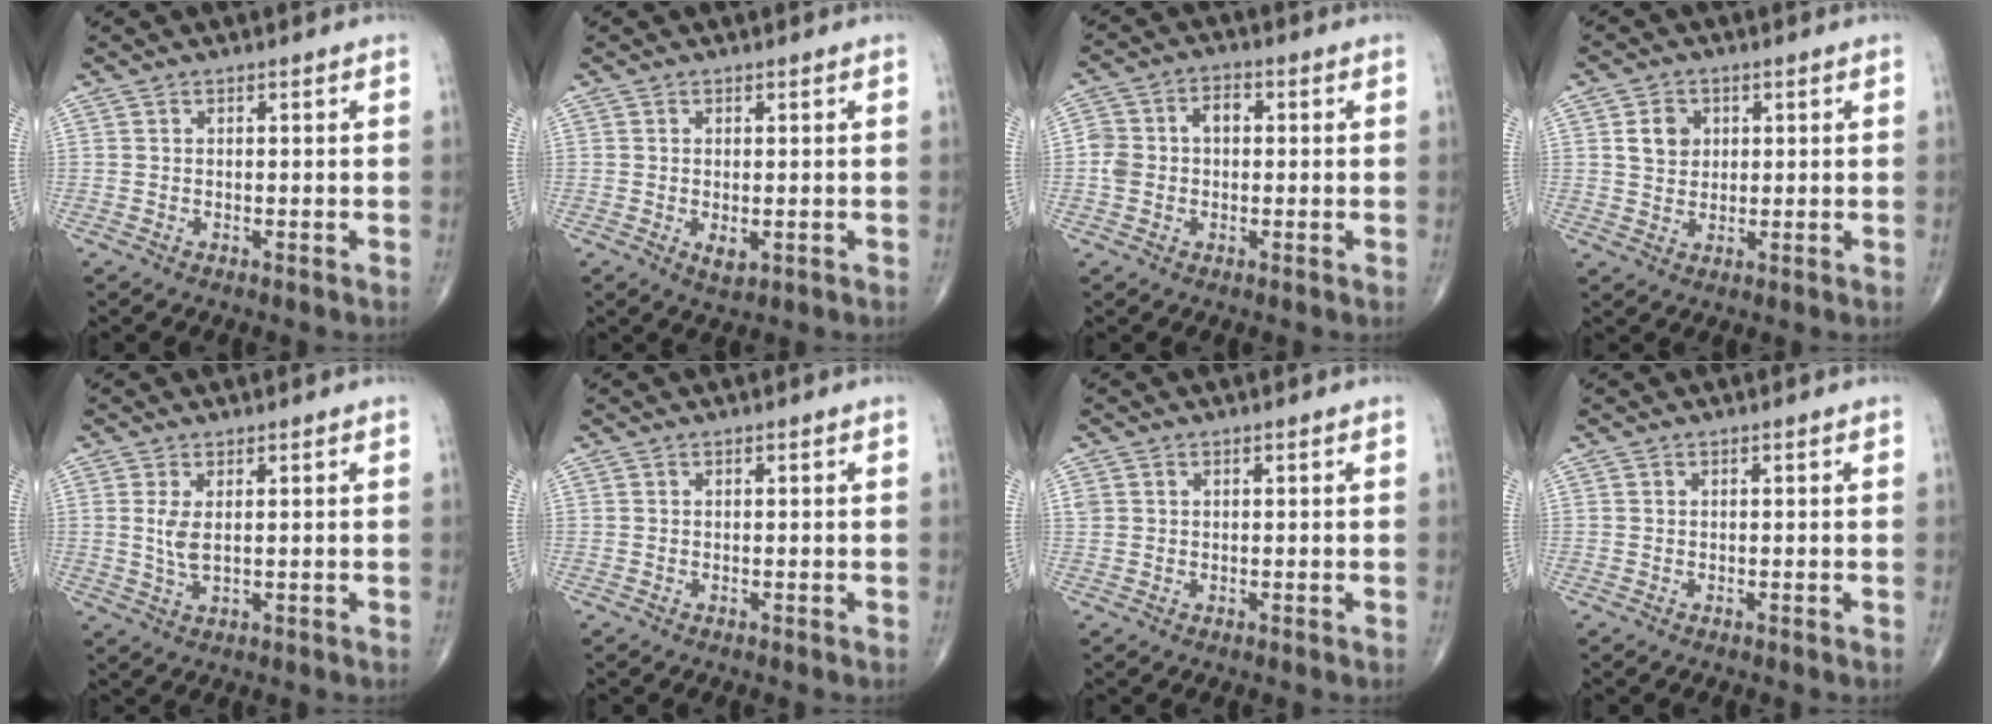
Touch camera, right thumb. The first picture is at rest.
{"total": 2.4, "force": [-0.5, 1.2, 2.0], "torque": [-0.032, -0.006, -0.004]}
{"total": 6.5, "force": [-0.1, 5.0, 4.2], "torque": [-0.077, 0.029, -0.005]}
{"total": 4.9, "force": [1.4, 4.0, 2.4], "torque": [-0.021, -0.005, 0.024]}
{"total": 3.3, "force": [0.6, 1.2, 3.1], "torque": [-0.069, -0.009, 0.019]}
{"total": 0.0}
{"total": 1.5, "force": [0.4, 1.3, 0.6], "torque": [-0.009, 0.006, 0.011]}
{"total": 0.0}